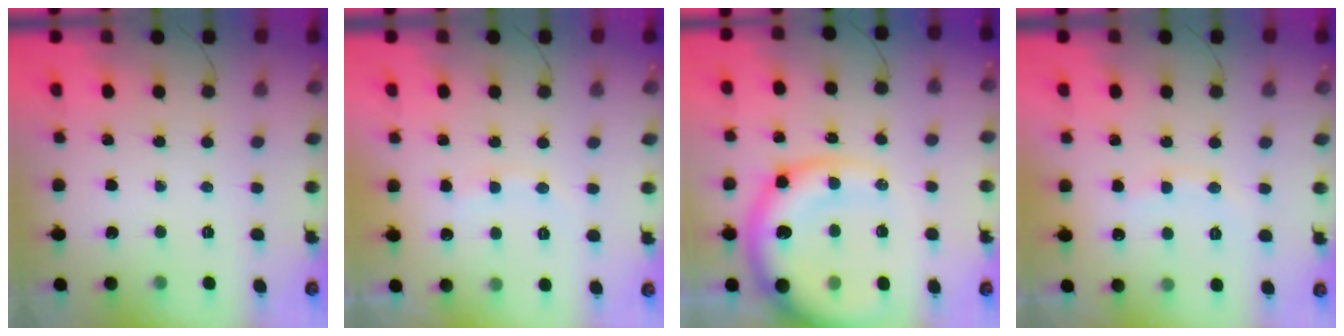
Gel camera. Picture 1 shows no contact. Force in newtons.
{"total": 6.7, "press": 6.6, "slide": 1.2}
{"total": 18.7, "press": 18.2, "slide": 4.3}
{"total": 8.1, "press": 8.0, "slide": 1.2}